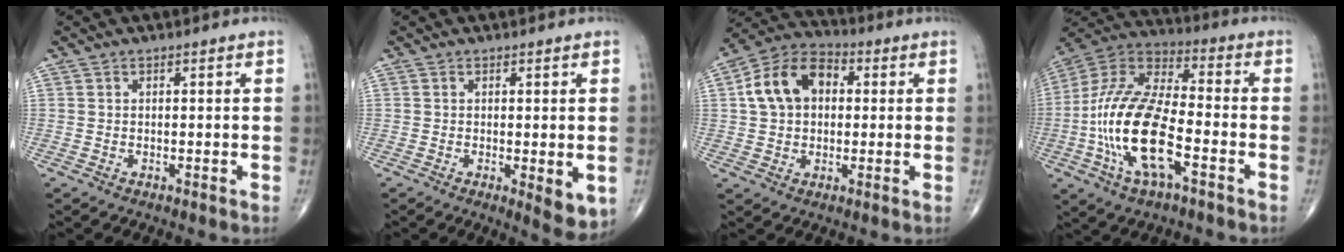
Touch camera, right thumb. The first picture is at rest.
{"total": 5.4, "force": [-1.0, 1.7, 5.0], "torque": [-0.063, -0.016, -0.012]}
{"total": 12.5, "force": [2.0, 9.0, 8.4], "torque": [-0.135, 0.025, 0.023]}
{"total": 20.1, "force": [-5.5, 8.5, 17.4], "torque": [-0.354, 0.033, -0.102]}